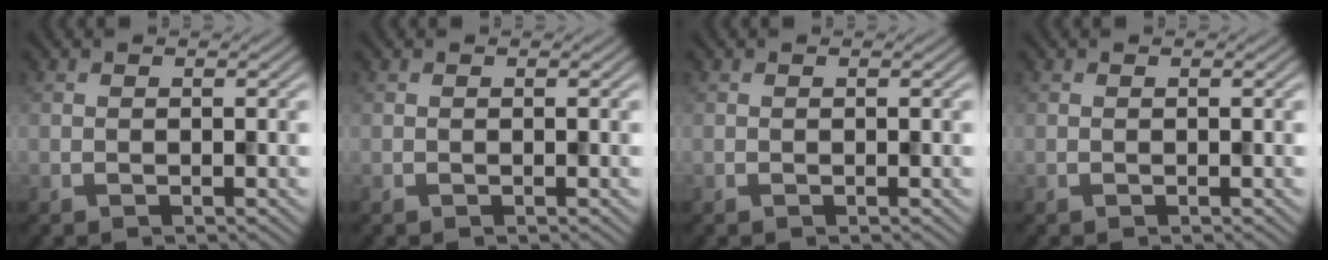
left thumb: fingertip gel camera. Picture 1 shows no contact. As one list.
[{"total": 0.0}, {"total": 0.0}, {"total": 0.0}]